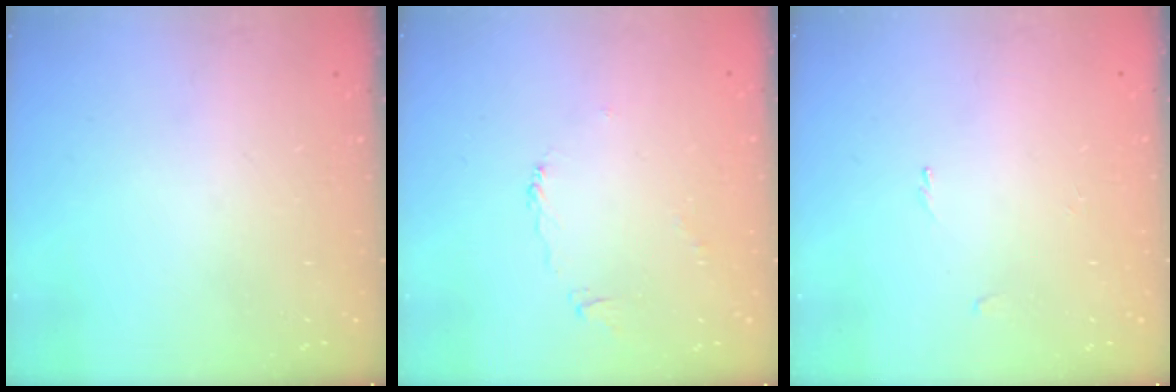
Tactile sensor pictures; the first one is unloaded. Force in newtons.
{"total": 2.4, "press": 2.3, "slide": 0.7}
{"total": 0.0}